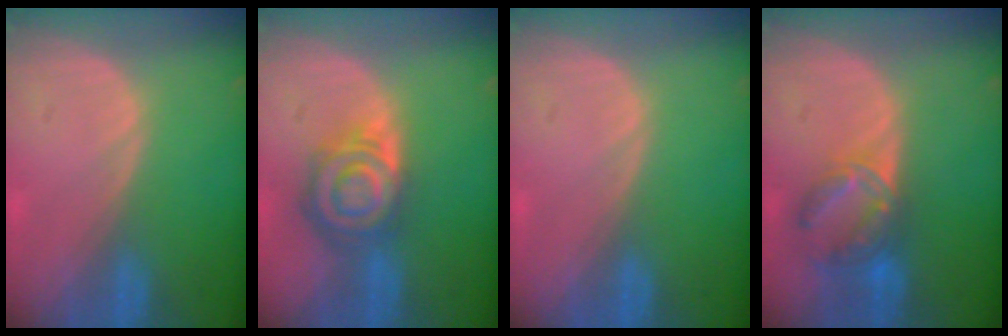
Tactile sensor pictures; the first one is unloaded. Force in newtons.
{"total": 7.9, "press": 7.1, "slide": 3.6}
{"total": 0.0}
{"total": 7.3, "press": 6.3, "slide": 3.7}